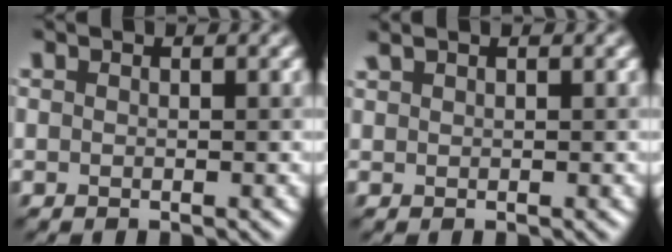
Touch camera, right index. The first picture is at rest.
{"total": 0.8, "force": [0.8, 0.1, 0.2], "torque": [-0.005, 0.003, 0.019]}